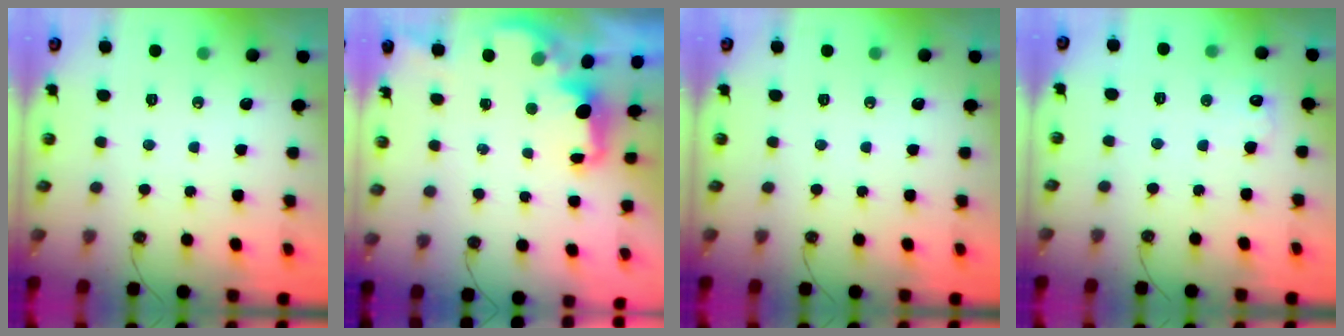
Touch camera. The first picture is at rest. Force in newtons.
{"total": 2.1, "press": 2.0, "slide": 0.8}
{"total": 0.0}
{"total": 4.5, "press": 4.3, "slide": 1.2}